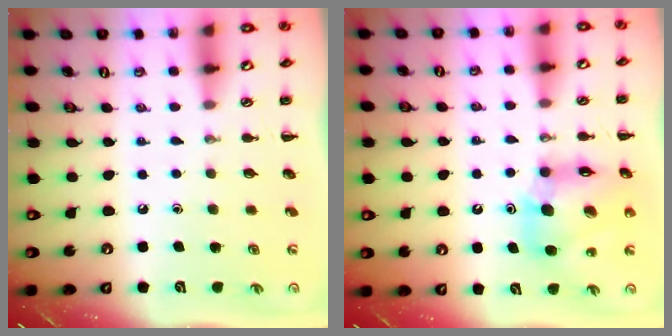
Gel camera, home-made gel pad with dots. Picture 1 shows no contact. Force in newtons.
{"total": 13.9, "press": 13.3, "slide": 4.0}